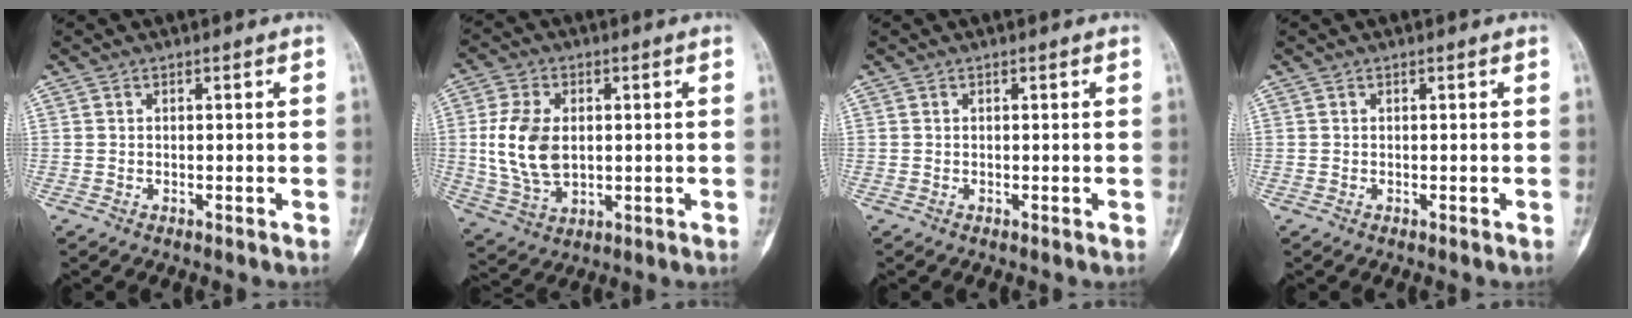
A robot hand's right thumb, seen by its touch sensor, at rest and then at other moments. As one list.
[{"total": 11.7, "force": [0.8, 7.6, 8.8], "torque": [-0.170, -0.005, 0.026]}, {"total": 0.0}, {"total": 0.0}]